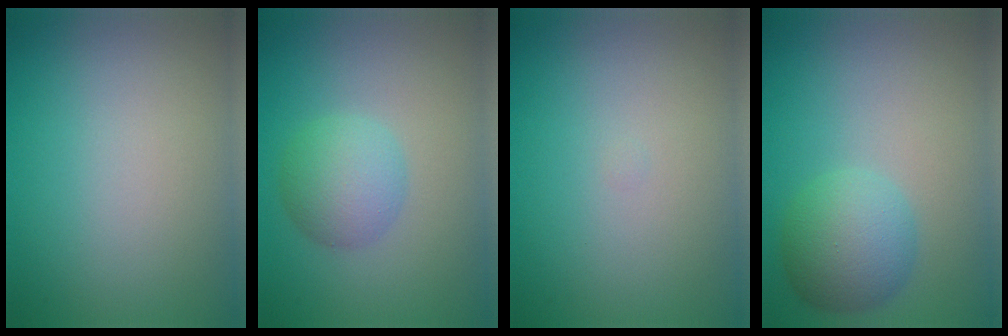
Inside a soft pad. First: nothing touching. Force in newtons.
{"total": 3.5, "press": 3.5, "slide": 0.1}
{"total": 0.0}
{"total": 4.4, "press": 4.4, "slide": 0.1}